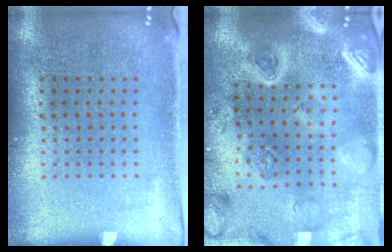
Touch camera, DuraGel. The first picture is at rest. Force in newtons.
{"total": 4.5, "press": 3.9, "slide": 2.2}